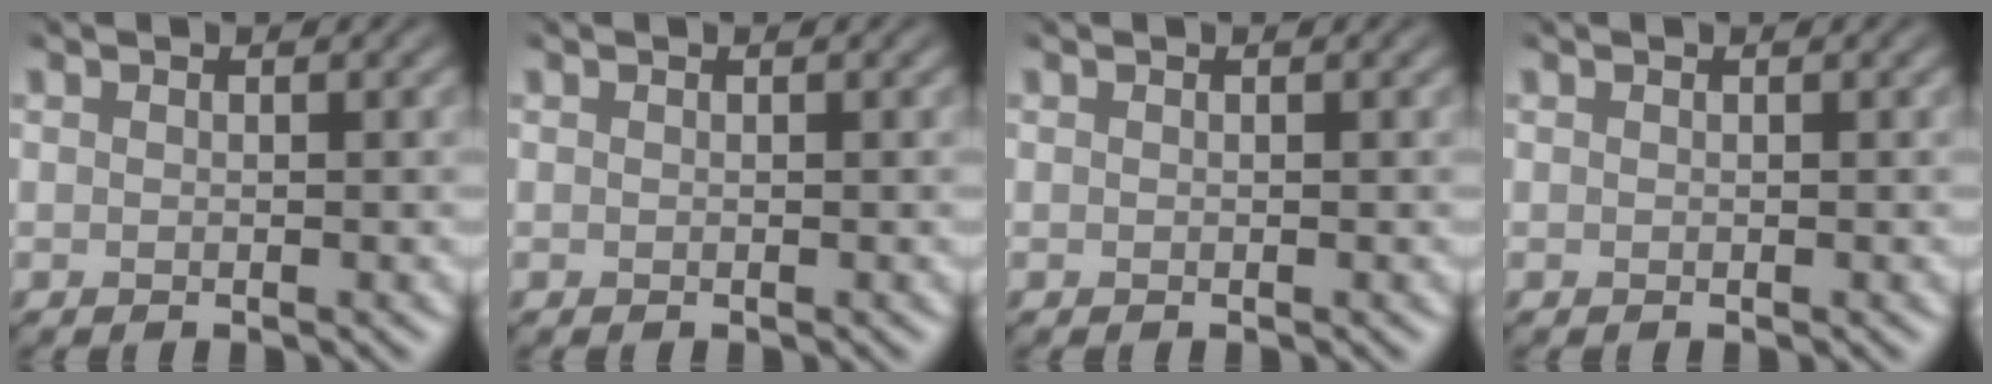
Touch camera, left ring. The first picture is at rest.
{"total": 0.0}
{"total": 0.0}
{"total": 0.0}